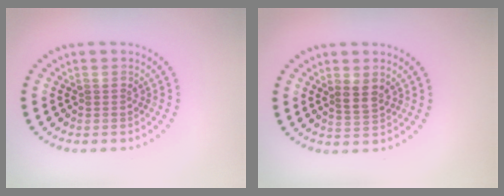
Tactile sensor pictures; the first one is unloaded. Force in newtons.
{"total": 1.9, "press": 1.7, "slide": 0.8}